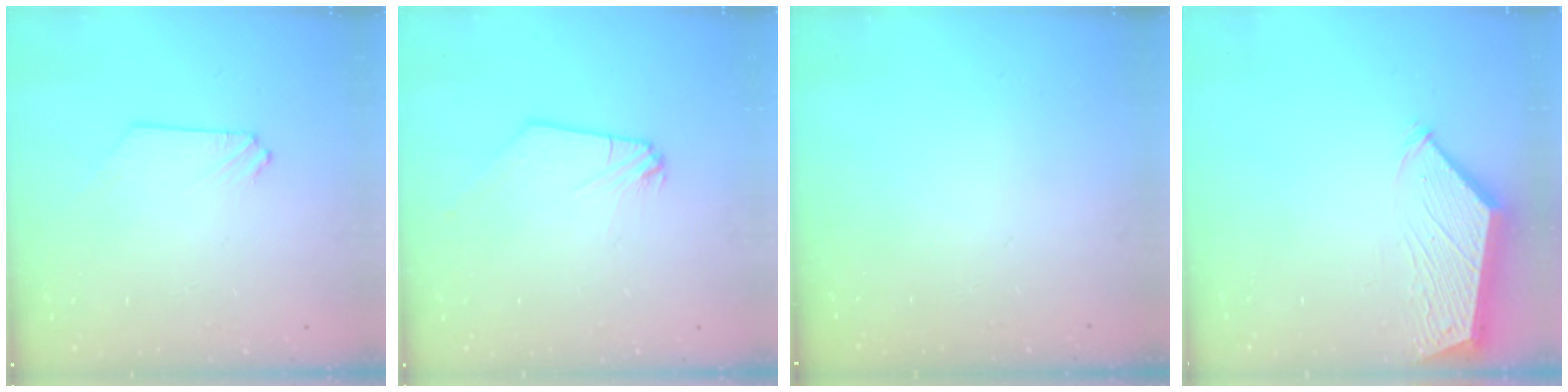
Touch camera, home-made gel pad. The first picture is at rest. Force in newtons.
{"total": 0.0}
{"total": 0.0}
{"total": 3.4, "press": 3.4, "slide": 0.5}